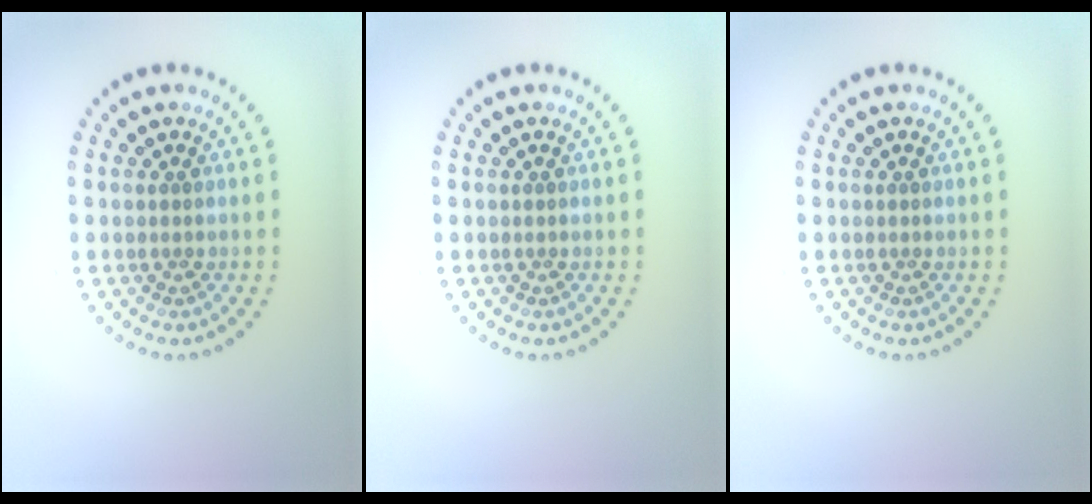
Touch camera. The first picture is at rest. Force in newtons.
{"total": 0.0}
{"total": 0.0}